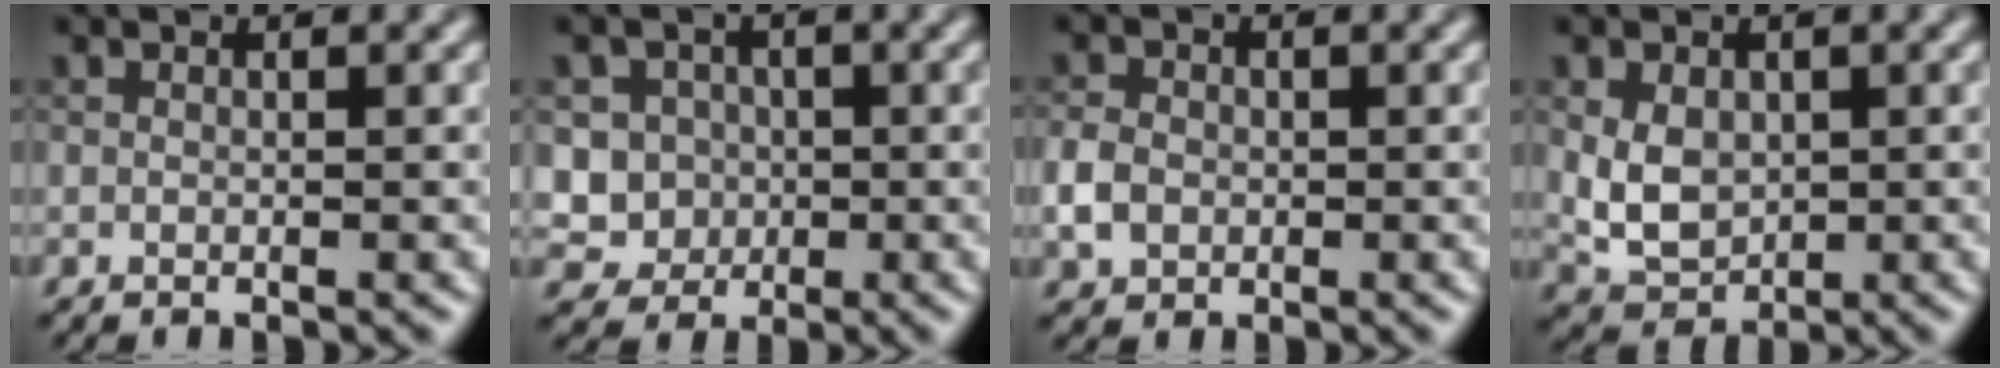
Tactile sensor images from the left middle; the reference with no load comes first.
{"total": 4.9, "force": [-0.2, 4.7, 1.2], "torque": [-0.008, 0.022, -0.016]}
{"total": 2.5, "force": [-0.5, 2.1, 1.2], "torque": [-0.025, 0.000, -0.015]}
{"total": 3.9, "force": [0.2, 2.9, 2.5], "torque": [-0.052, -0.006, 0.008]}